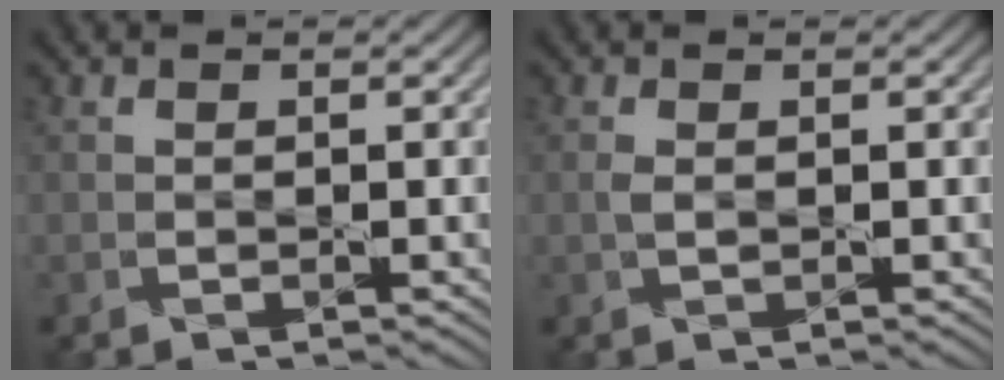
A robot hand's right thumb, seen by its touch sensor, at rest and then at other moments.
{"total": 1.0, "force": [0.1, 0.5, 0.9], "torque": [-0.025, 0.000, 0.001]}